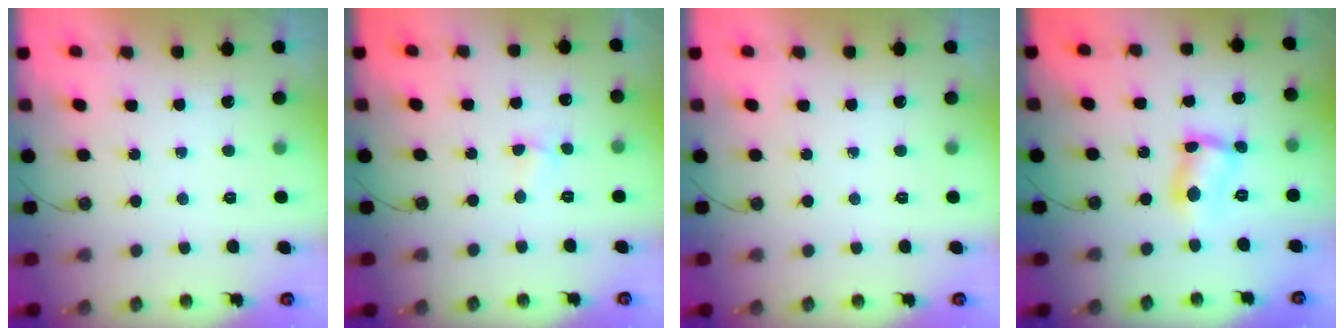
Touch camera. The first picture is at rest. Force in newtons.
{"total": 2.4, "press": 2.4, "slide": 0.4}
{"total": 0.0}
{"total": 6.3, "press": 6.3, "slide": 0.5}